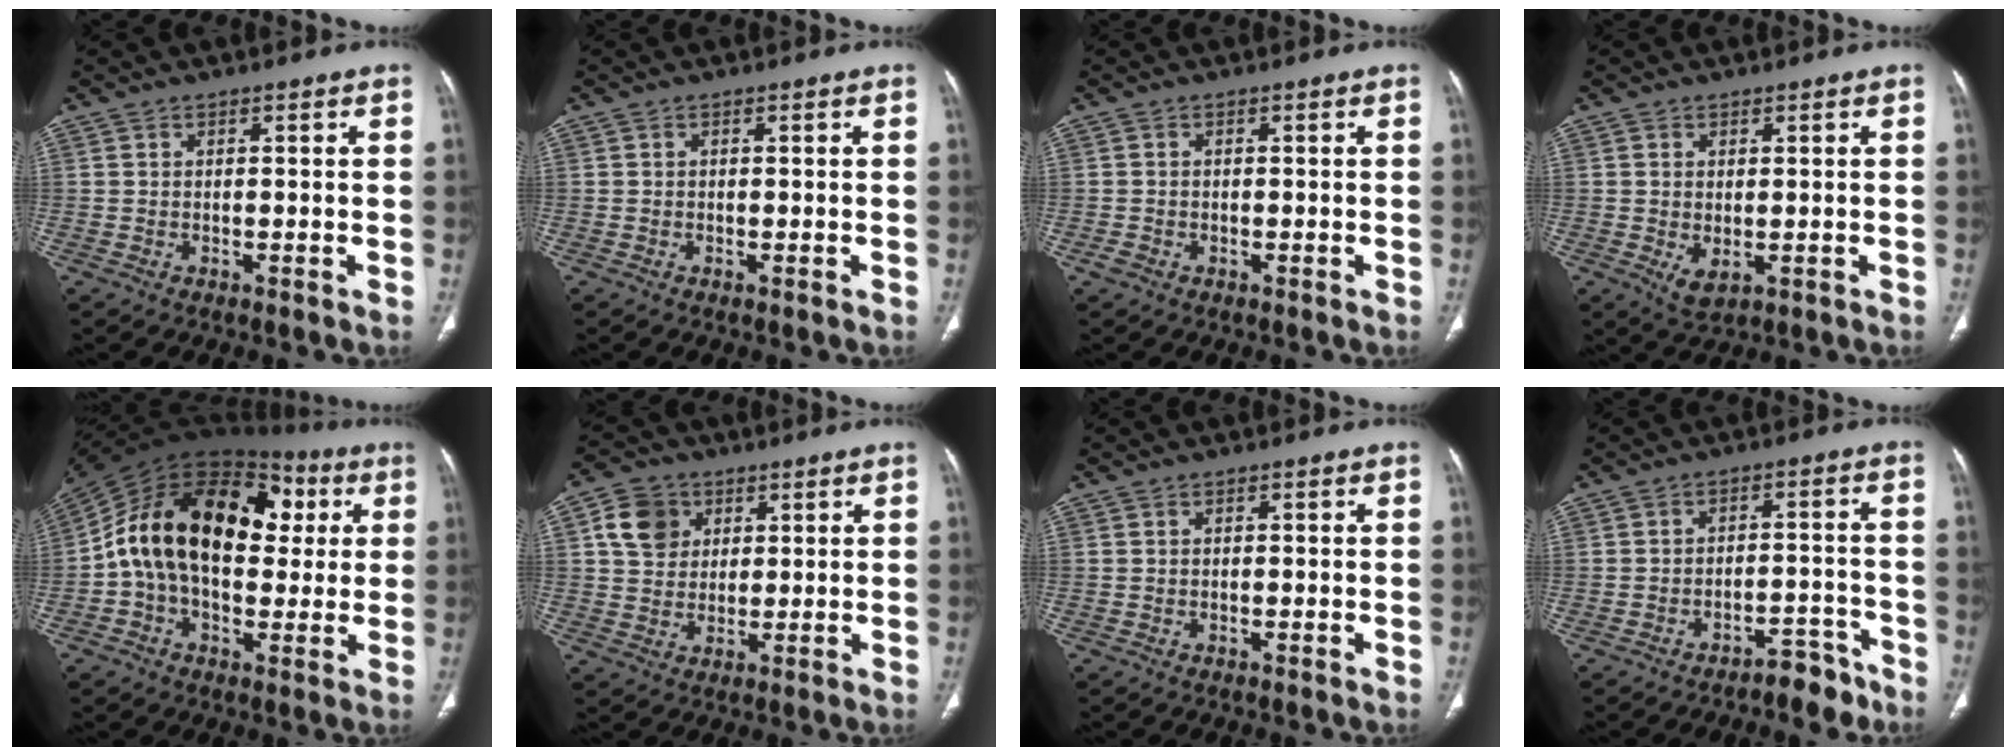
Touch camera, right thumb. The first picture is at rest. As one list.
[{"total": 0.0}, {"total": 1.1, "force": [-0.5, 0.9, 0.5], "torque": [-0.013, 0.001, -0.009]}, {"total": 3.5, "force": [-0.5, 2.0, 2.8], "torque": [-0.051, -0.010, 0.004]}, {"total": 24.5, "force": [4.0, 15.7, 18.4], "torque": [-0.297, 0.043, 0.059]}, {"total": 8.1, "force": [2.9, 6.7, 3.4], "torque": [-0.040, -0.004, 0.053]}, {"total": 0.0}, {"total": 5.5, "force": [-4.4, 2.5, 2.1], "torque": [-0.016, 0.049, -0.059]}]